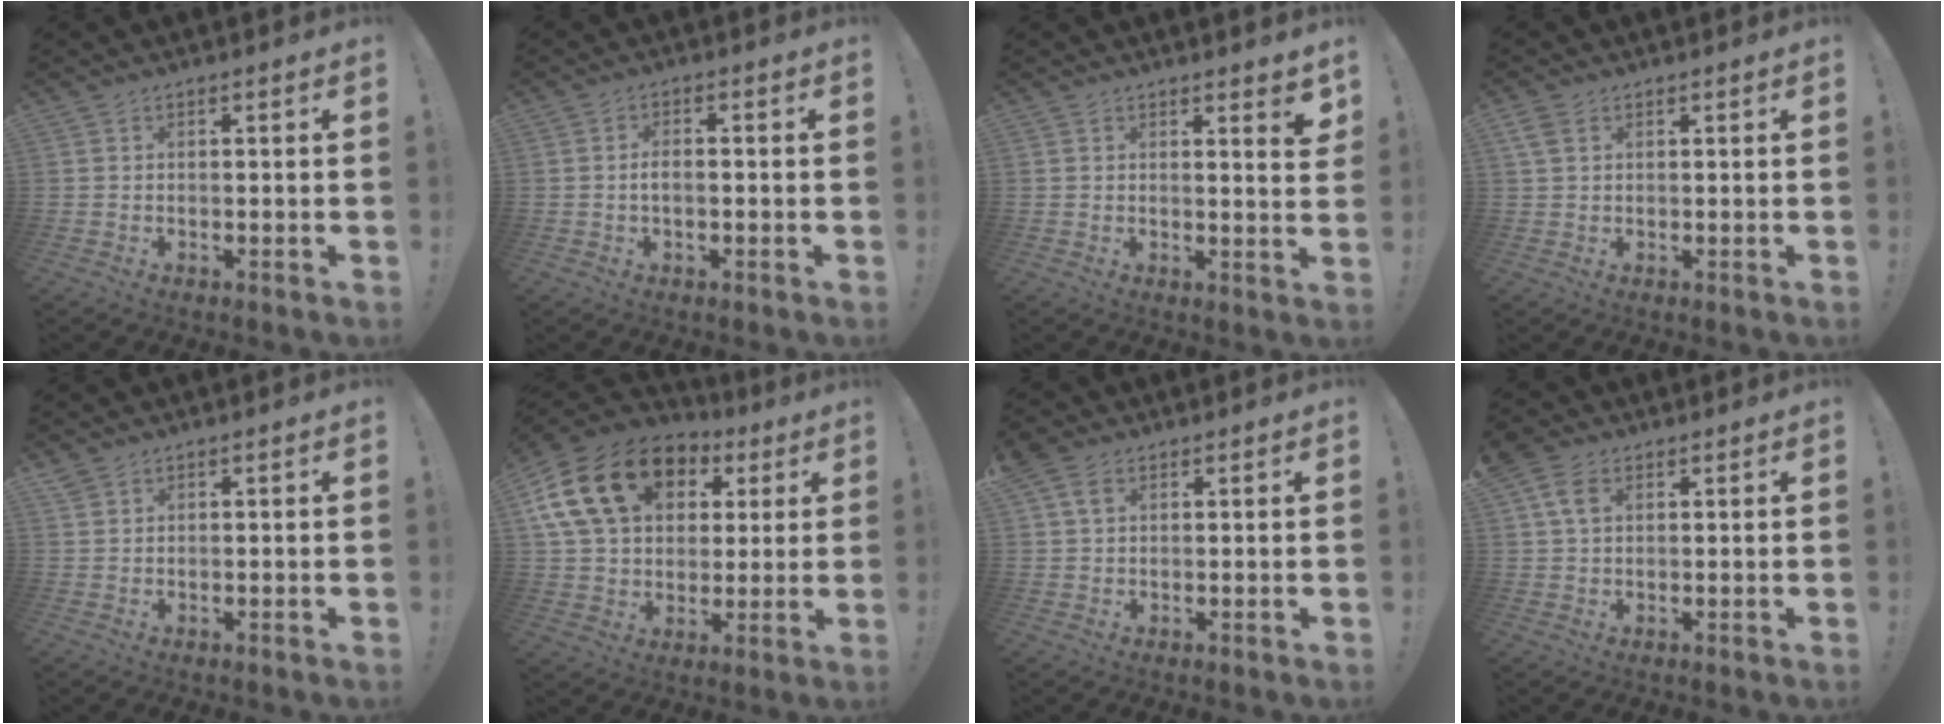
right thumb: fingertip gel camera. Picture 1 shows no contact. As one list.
[{"total": 2.8, "force": [-0.5, 1.2, 2.5], "torque": [-0.052, 0.001, -0.011]}, {"total": 3.3, "force": [2.3, 0.2, 2.3], "torque": [-0.014, -0.025, 0.034]}, {"total": 3.8, "force": [1.8, 2.5, 2.2], "torque": [-0.038, -0.002, 0.036]}, {"total": 2.0, "force": [1.6, 1.1, 0.4], "torque": [-0.007, -0.002, 0.031]}, {"total": 21.9, "force": [8.4, 15.6, 12.9], "torque": [-0.221, -0.013, 0.168]}, {"total": 4.9, "force": [2.5, 3.2, 2.7], "torque": [-0.043, -0.006, 0.048]}, {"total": 7.0, "force": [3.1, 4.5, 4.4], "torque": [-0.075, -0.002, 0.062]}]